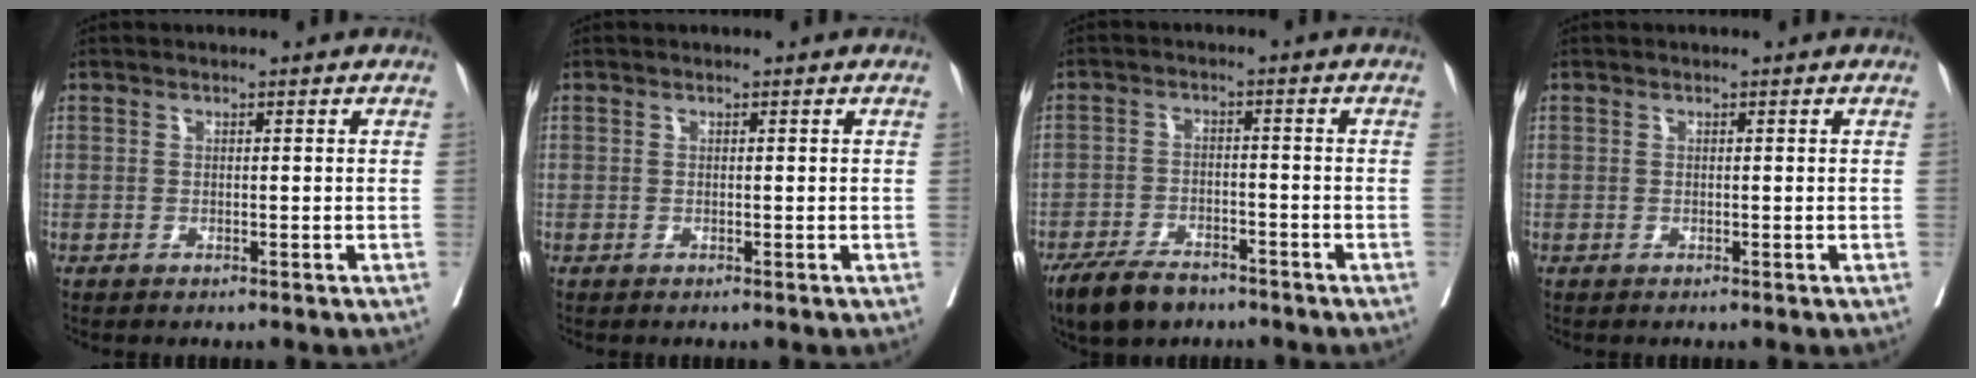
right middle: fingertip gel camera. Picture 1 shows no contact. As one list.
[{"total": 0.0}, {"total": 7.9, "force": [-6.2, 3.4, 3.6], "torque": [-0.066, -0.007, -0.107]}, {"total": 0.0}]